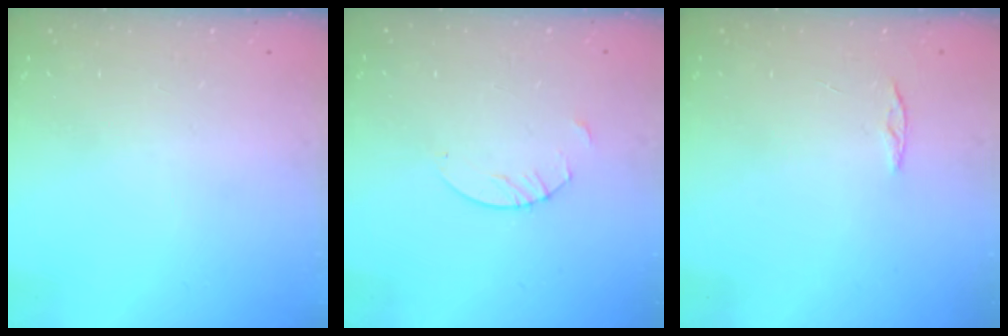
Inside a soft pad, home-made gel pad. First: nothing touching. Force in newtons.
{"total": 2.7, "press": 2.7, "slide": 0.2}
{"total": 4.0, "press": 3.9, "slide": 0.4}